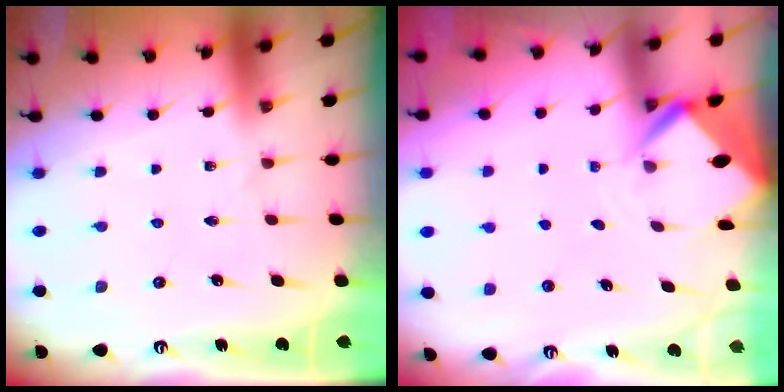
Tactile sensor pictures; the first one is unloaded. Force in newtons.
{"total": 3.4, "press": 3.4, "slide": 0.2}